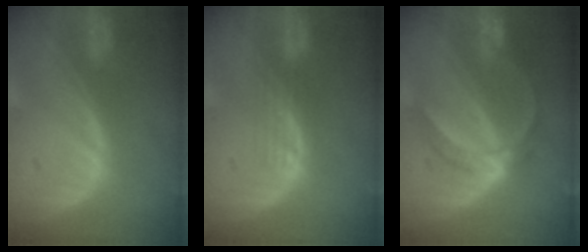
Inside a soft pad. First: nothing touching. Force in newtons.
{"total": 2.4, "press": 2.3, "slide": 0.4}
{"total": 6.1, "press": 5.7, "slide": 2.2}